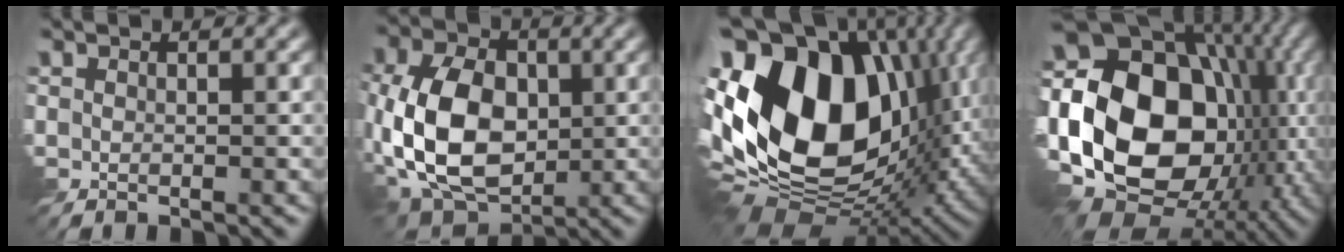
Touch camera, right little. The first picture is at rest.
{"total": 11.8, "force": [-1.5, 7.9, 8.6], "torque": [-0.194, -0.005, -0.039]}
{"total": 19.8, "force": [1.5, 12.9, 15.0], "torque": [-0.319, 0.008, 0.022]}
{"total": 21.6, "force": [-1.7, 15.0, 15.4], "torque": [-0.299, -0.003, -0.025]}